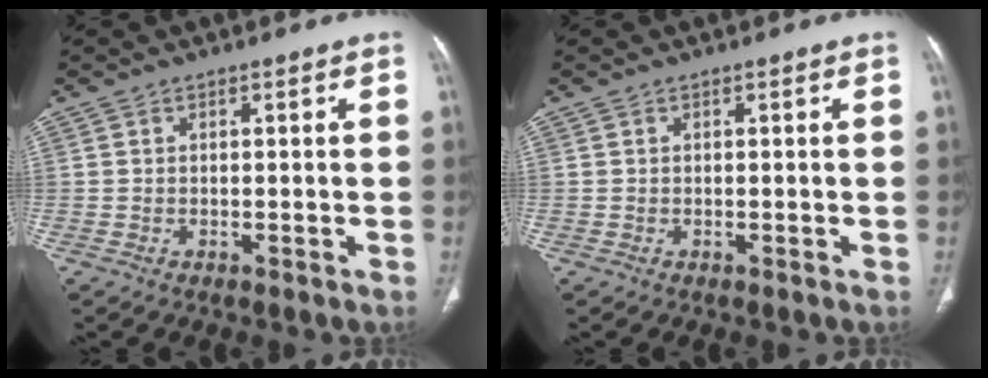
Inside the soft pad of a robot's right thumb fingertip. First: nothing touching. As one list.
[{"total": 0.0}]